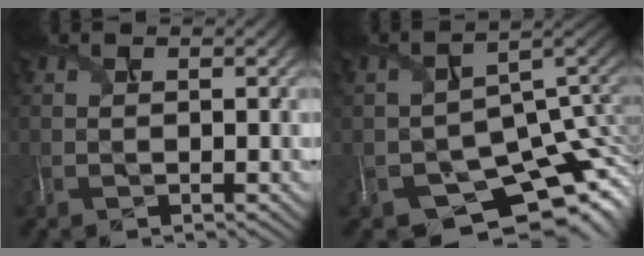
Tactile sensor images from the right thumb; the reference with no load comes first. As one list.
[{"total": 11.8, "force": [-6.0, 7.3, 7.0], "torque": [-0.111, -0.033, -0.069]}]